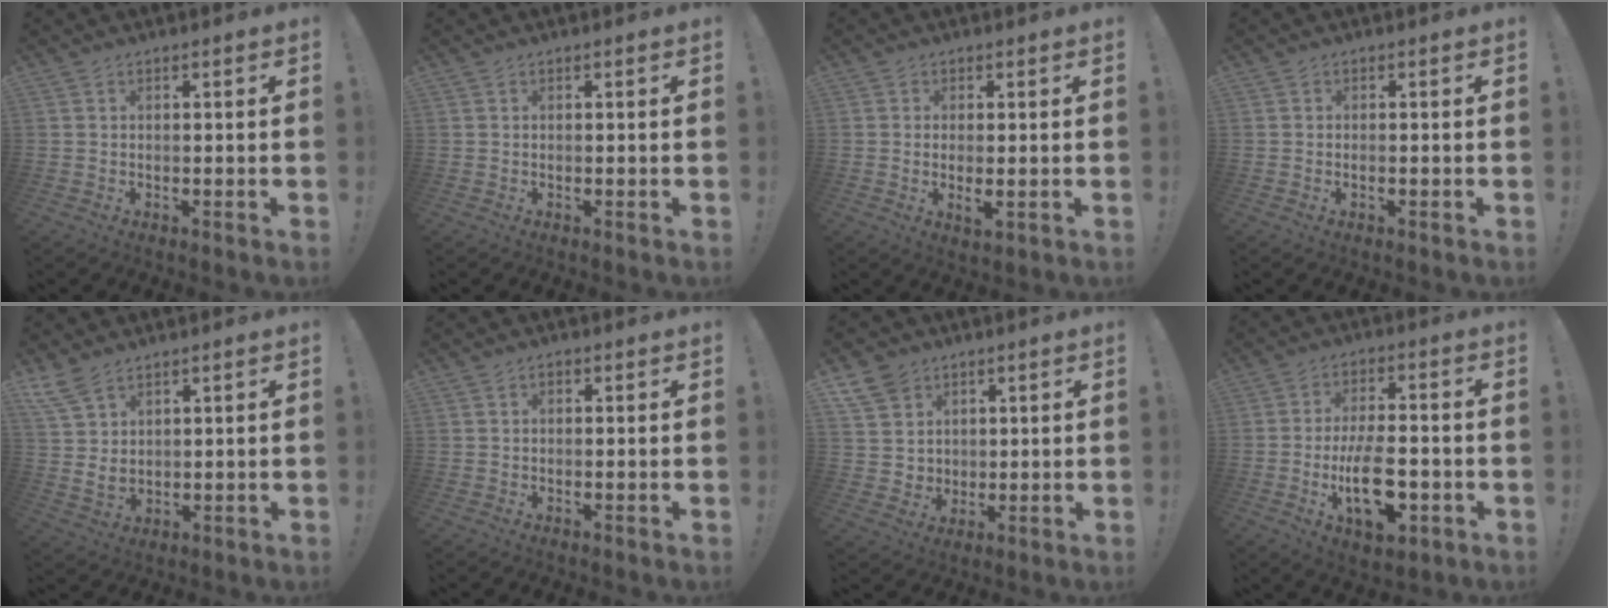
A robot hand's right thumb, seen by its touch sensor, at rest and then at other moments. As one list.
[{"total": 0.0}, {"total": 3.4, "force": [0.0, 1.1, 3.2], "torque": [-0.046, -0.011, -0.001]}, {"total": 0.6, "force": [-0.4, 0.1, 0.4], "torque": [-0.015, 0.004, -0.006]}, {"total": 7.6, "force": [5.1, 3.8, 4.1], "torque": [-0.078, -0.021, 0.101]}, {"total": 0.6, "force": [0.1, 0.5, 0.3], "torque": [-0.016, 0.007, 0.003]}, {"total": 9.7, "force": [5.1, 7.7, 2.9], "torque": [-0.056, -0.021, 0.105]}, {"total": 15.5, "force": [-4.2, 7.6, 12.9], "torque": [-0.221, 0.008, -0.066]}]